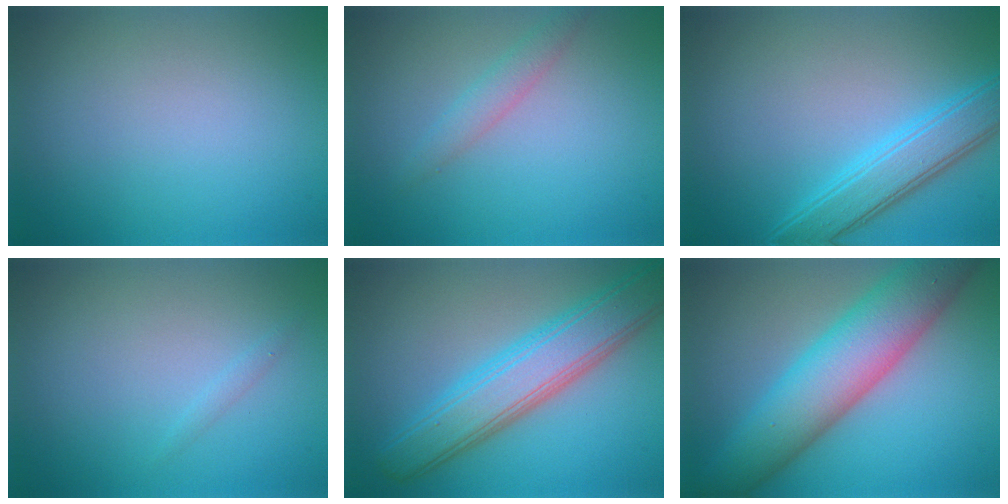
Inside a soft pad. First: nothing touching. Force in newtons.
{"total": 1.8, "press": 1.8, "slide": 0.0}
{"total": 4.4, "press": 4.4, "slide": 0.2}
{"total": 0.5, "press": 0.5, "slide": 0.0}
{"total": 7.2, "press": 7.2, "slide": 0.1}
{"total": 9.3, "press": 9.3, "slide": 0.3}